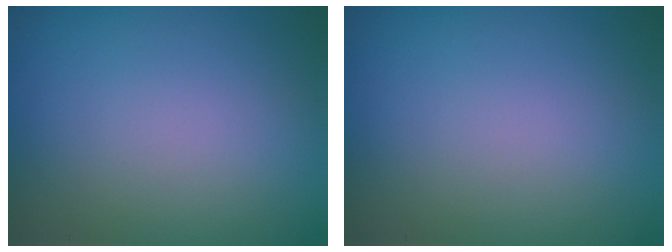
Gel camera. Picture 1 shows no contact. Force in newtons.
{"total": 0.0}